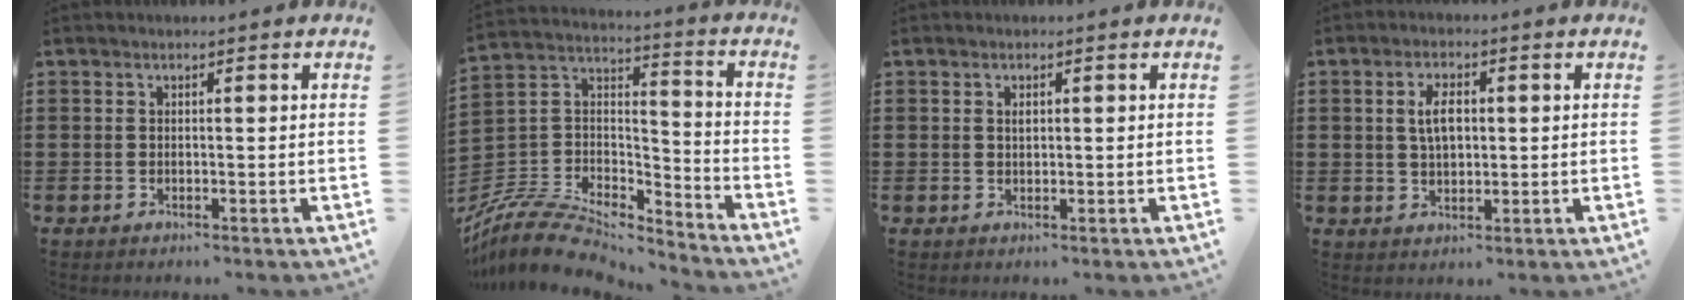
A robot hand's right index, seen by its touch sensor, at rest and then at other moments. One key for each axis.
{"total": 9.2, "fx": -8.3, "fy": 3.0, "fz": 2.9, "tx": -0.076, "ty": 0.008, "tz": -0.167}
{"total": 1.1, "fx": 0.3, "fy": 0.6, "fz": 0.8, "tx": -0.019, "ty": 0.003, "tz": 0.006}
{"total": 4.2, "fx": 0.6, "fy": 2.0, "fz": 3.7, "tx": -0.067, "ty": 0.006, "tz": 0.007}